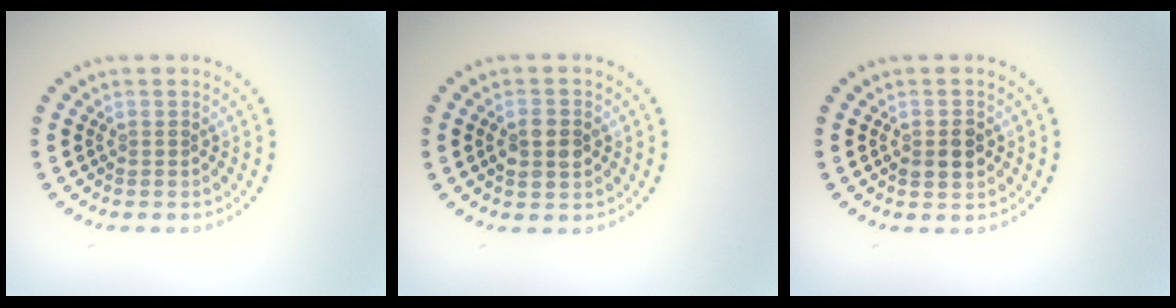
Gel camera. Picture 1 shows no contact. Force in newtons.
{"total": 2.8, "press": 2.8, "slide": 0.2}
{"total": 2.5, "press": 2.5, "slide": 0.2}